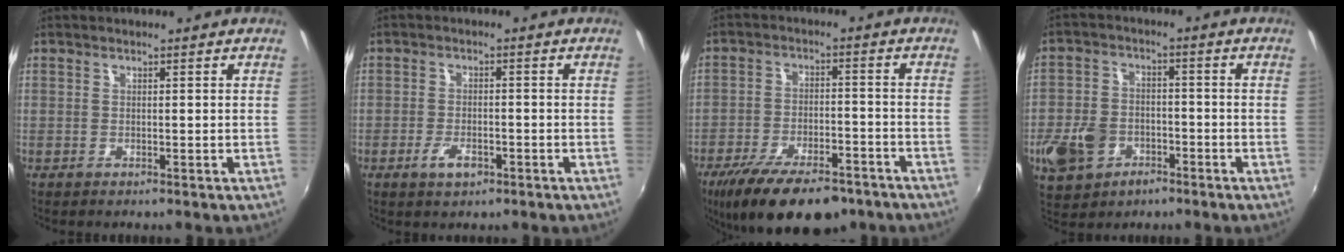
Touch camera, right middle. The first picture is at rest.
{"total": 3.9, "force": [-2.2, 1.9, 2.7], "torque": [-0.059, -0.006, -0.038]}
{"total": 18.8, "force": [-13.6, 7.4, 10.7], "torque": [-0.209, -0.033, -0.204]}
{"total": 10.4, "force": [-4.6, 7.7, 5.3], "torque": [-0.137, 0.004, -0.073]}